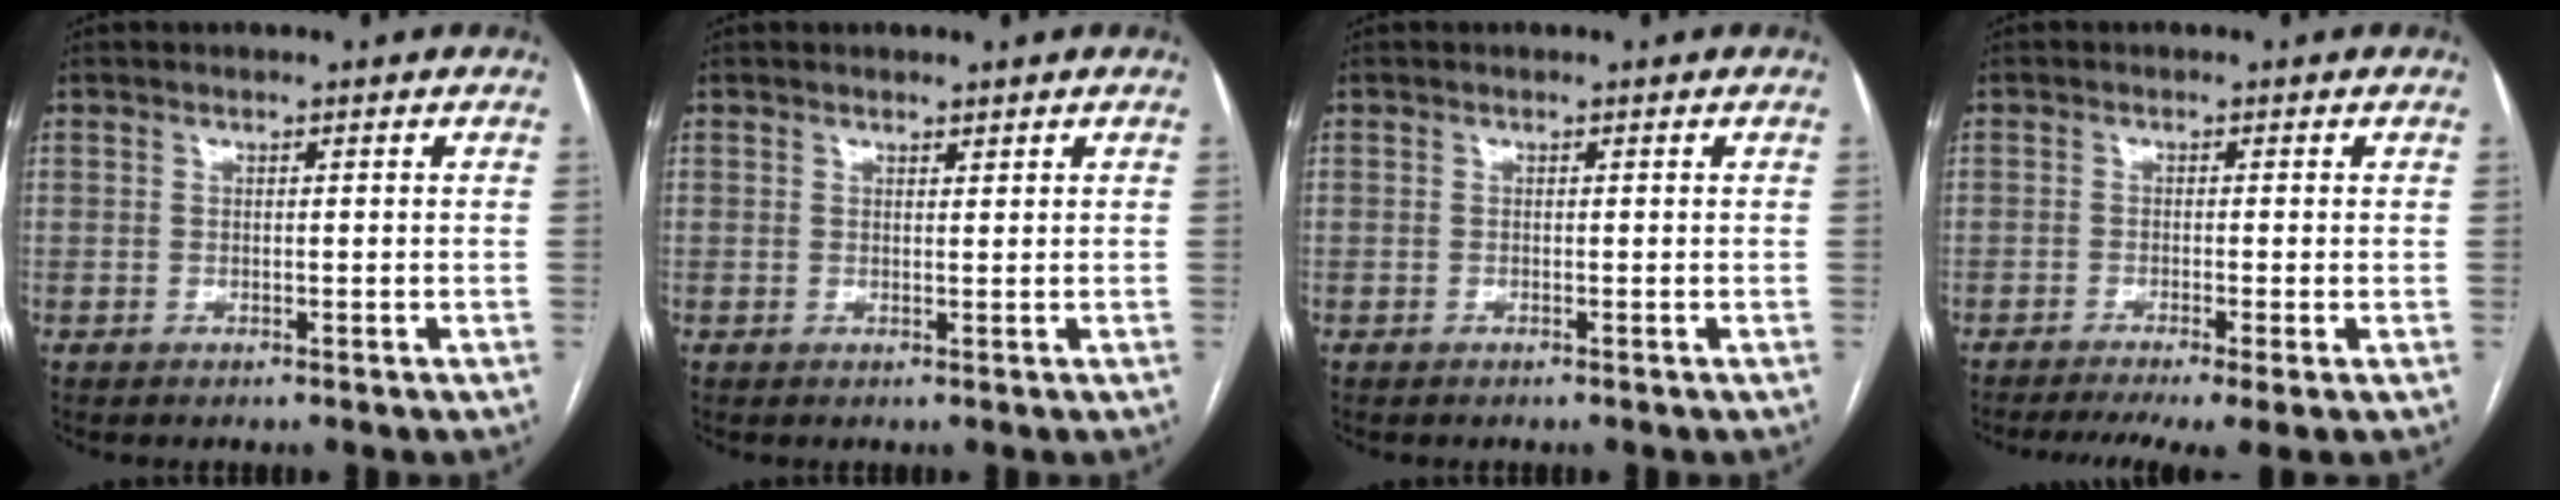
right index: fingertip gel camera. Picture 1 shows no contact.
{"total": 0.8, "force": [0.8, 0.1, 0.3], "torque": [-0.005, -0.002, 0.014]}
{"total": 0.0}
{"total": 7.1, "force": [-4.9, 0.4, 5.1], "torque": [-0.078, -0.011, -0.080]}